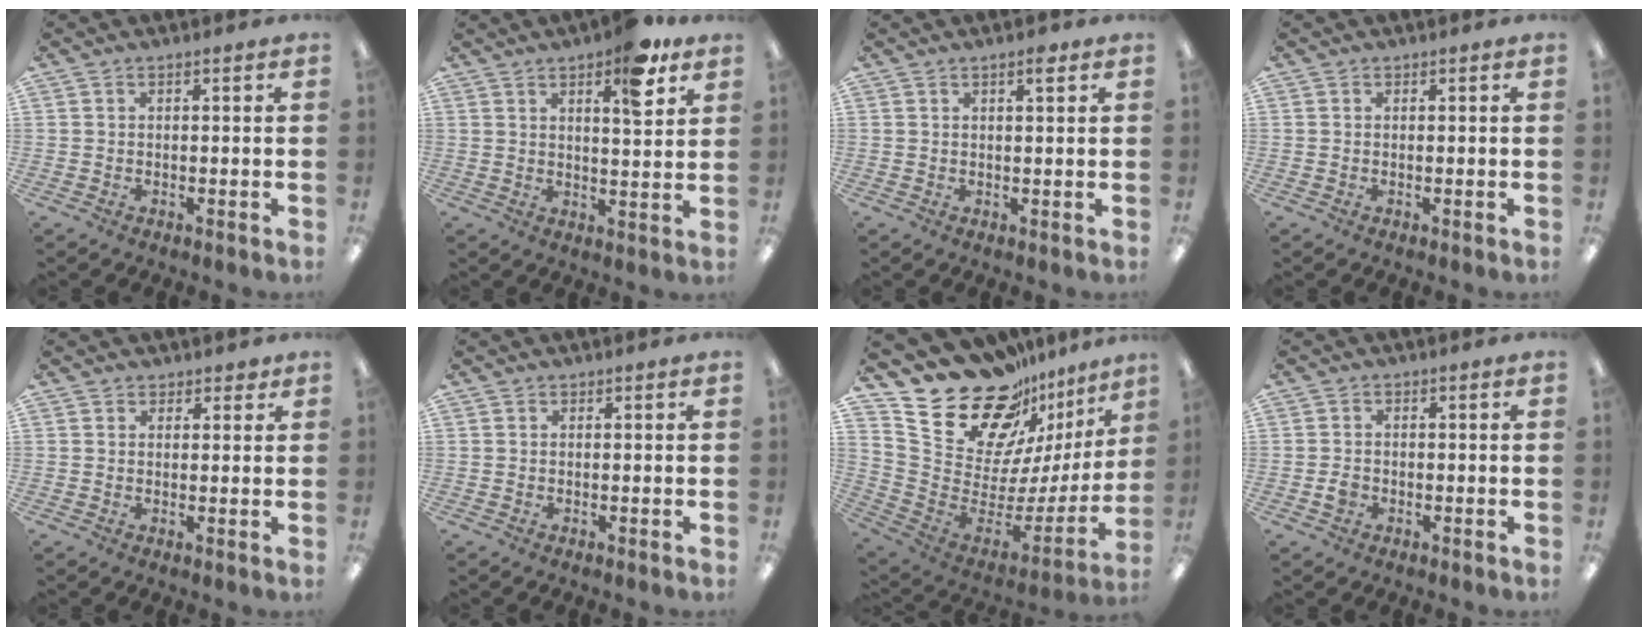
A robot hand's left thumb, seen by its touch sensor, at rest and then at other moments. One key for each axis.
{"total": 10.1, "fx": 6.4, "fy": 3.3, "fz": 7.1, "tx": -0.081, "ty": -0.034, "tz": 0.099}
{"total": 2.0, "fx": 1.4, "fy": 0.5, "fz": 1.3, "tx": -0.014, "ty": -0.005, "tz": 0.021}
{"total": 0.0}
{"total": 2.1, "fx": 1.4, "fy": 1.5, "fz": 0.2, "tx": 0.002, "ty": -0.001, "tz": 0.026}
{"total": 0.0}
{"total": 24.5, "fx": 18.8, "fy": 11.9, "fz": 10.3, "tx": -0.174, "ty": -0.146, "tz": 0.360}
{"total": 2.1, "fx": -0.6, "fy": 1.8, "fz": 1.0, "tx": -0.016, "ty": 0.005, "tz": -0.013}